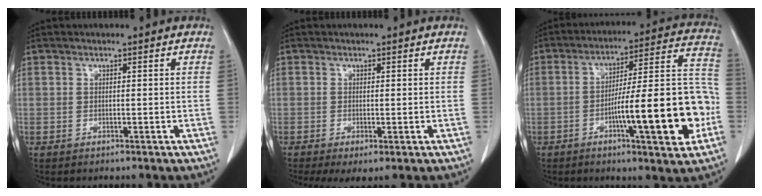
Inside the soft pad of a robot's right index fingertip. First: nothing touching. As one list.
[{"total": 3.3, "force": [-1.4, 0.9, 2.8], "torque": [-0.045, -0.013, -0.021]}, {"total": 19.1, "force": [-5.6, 2.2, 18.1], "torque": [-0.239, 0.023, -0.078]}]